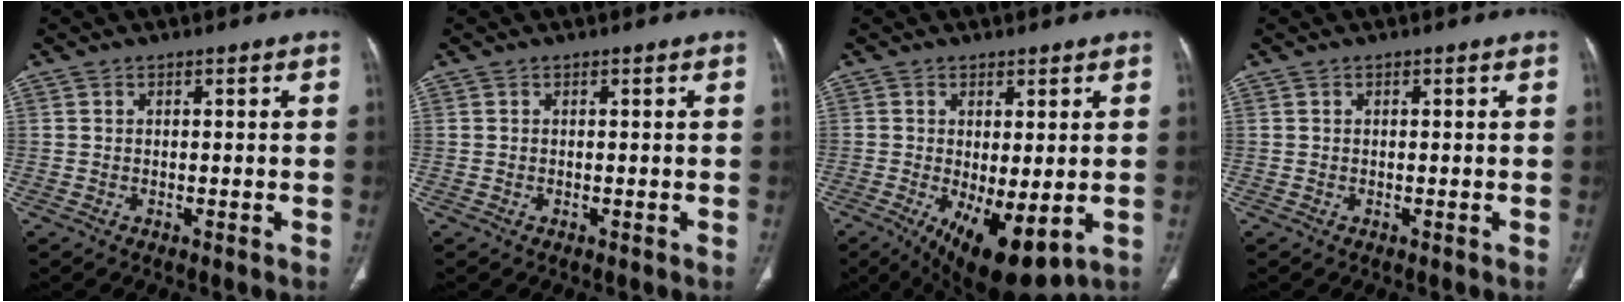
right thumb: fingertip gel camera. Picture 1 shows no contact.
{"total": 0.0}
{"total": 11.3, "force": [-3.1, 4.3, 10.0], "torque": [-0.151, -0.023, -0.029]}
{"total": 0.0}